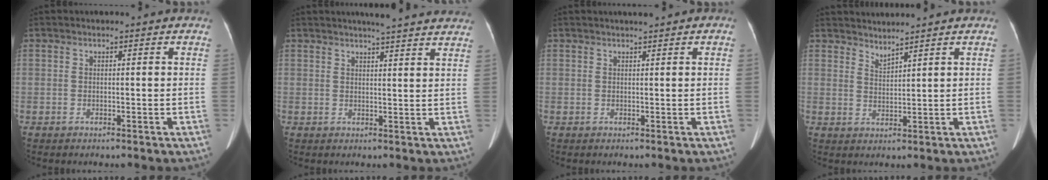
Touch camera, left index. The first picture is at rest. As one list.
[{"total": 11.7, "force": [10.5, 0.8, 5.1], "torque": [-0.058, 0.010, 0.113]}, {"total": 1.1, "force": [0.8, 0.2, 0.8], "torque": [-0.014, 0.008, 0.013]}, {"total": 2.7, "force": [2.7, -0.2, 0.4], "torque": [-0.003, 0.003, 0.048]}]